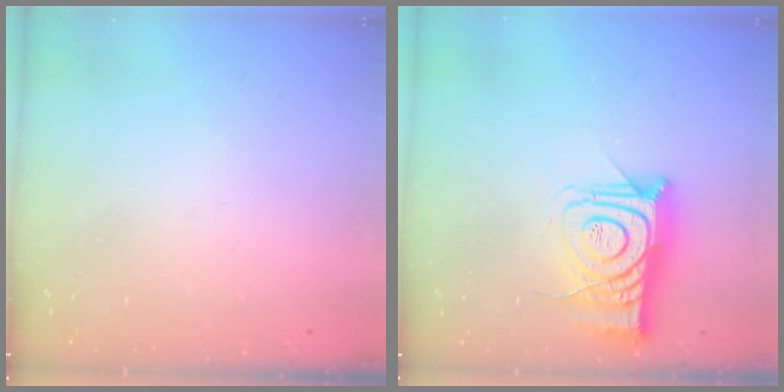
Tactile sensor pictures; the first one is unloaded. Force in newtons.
{"total": 13.9, "press": 13.9, "slide": 1.2}